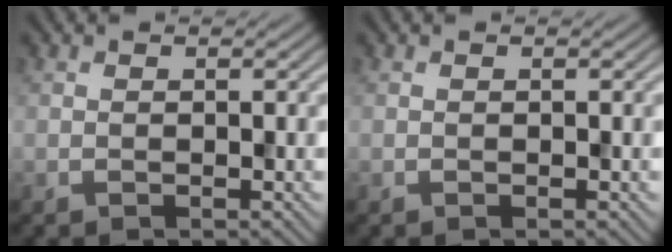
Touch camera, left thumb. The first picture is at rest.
{"total": 0.0}